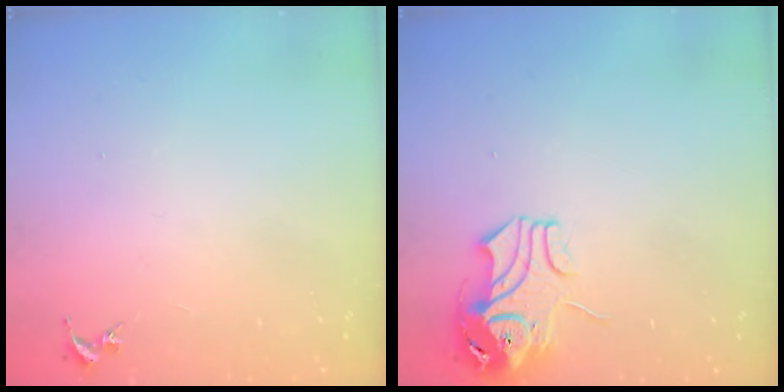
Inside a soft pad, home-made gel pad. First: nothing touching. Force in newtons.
{"total": 9.5, "press": 9.4, "slide": 1.2}